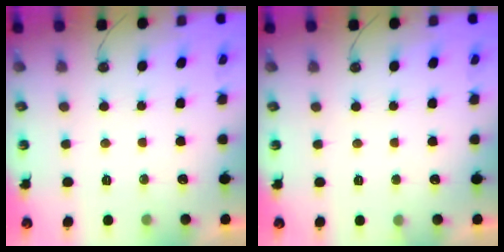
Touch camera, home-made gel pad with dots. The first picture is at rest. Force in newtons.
{"total": 4.0, "press": 4.0, "slide": 0.3}